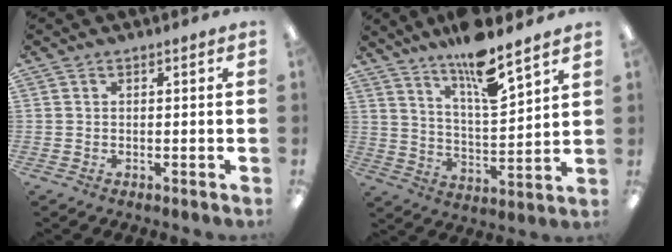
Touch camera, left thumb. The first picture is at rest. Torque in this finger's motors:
{"motor_torque": [1.85, 0.54, 1.83, -0.86, 0.17]}